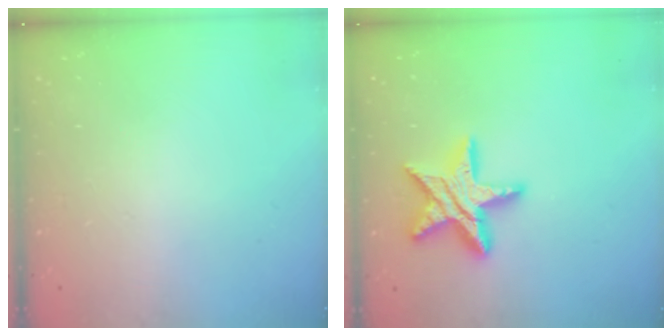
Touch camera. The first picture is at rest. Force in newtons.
{"total": 16.8, "press": 16.8, "slide": 1.1}